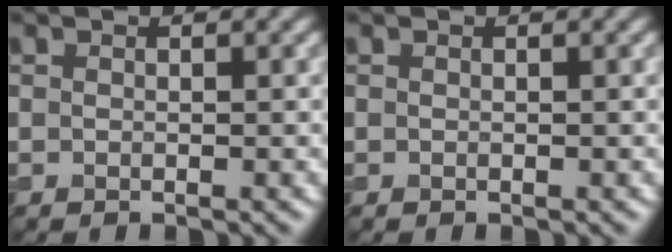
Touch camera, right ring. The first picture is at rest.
{"total": 0.0}